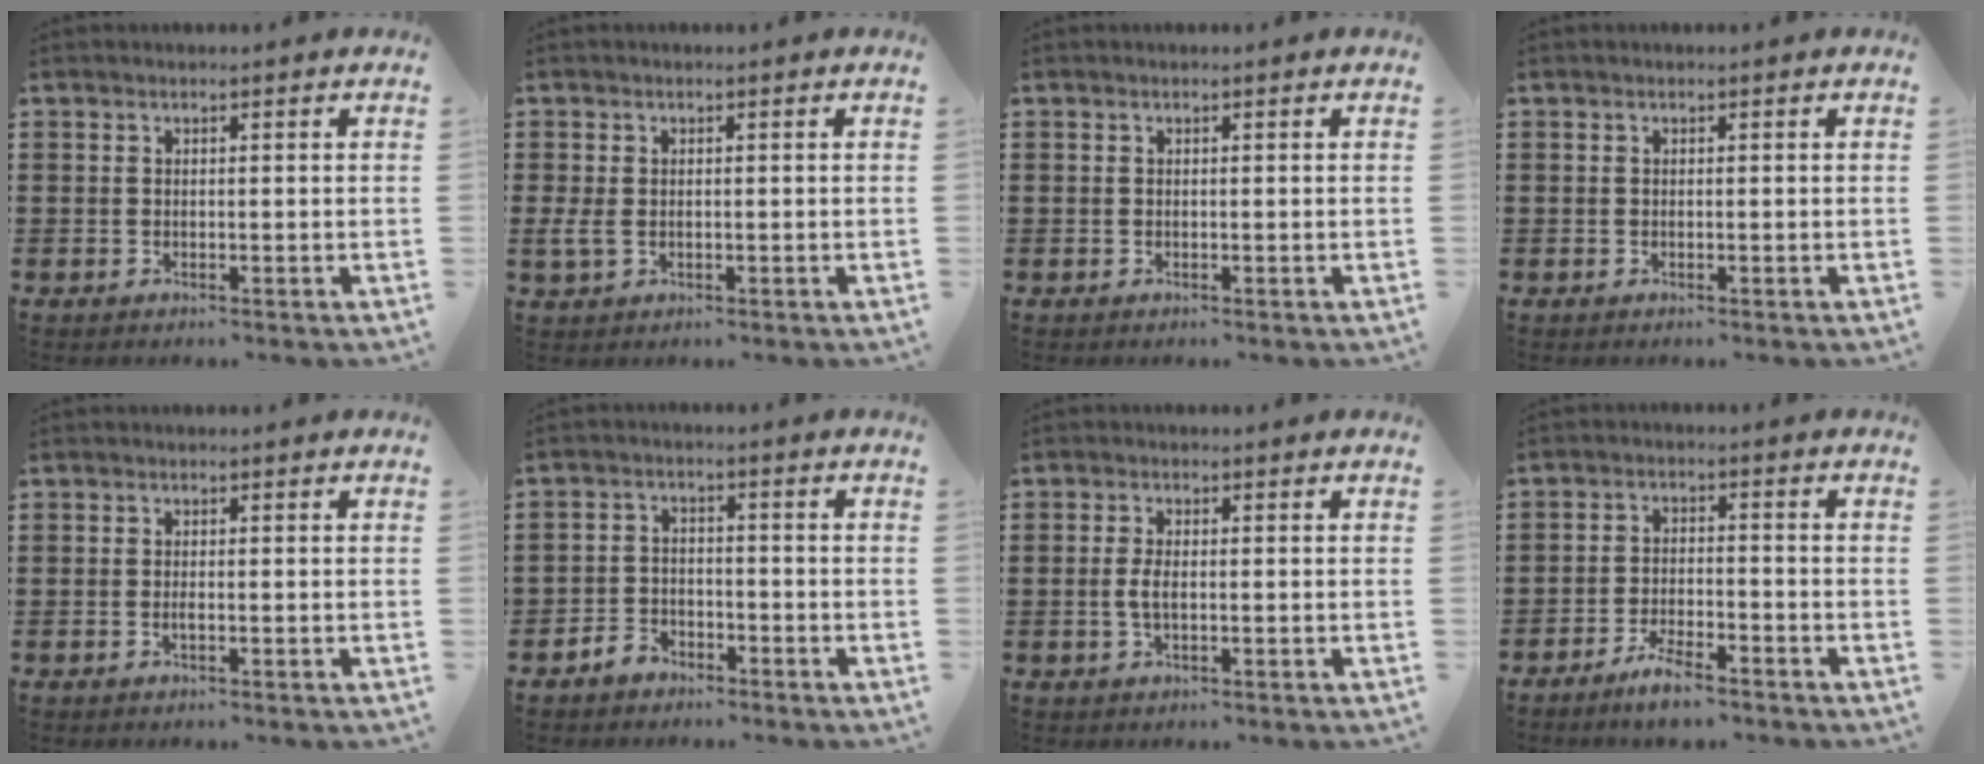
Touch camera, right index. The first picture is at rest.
{"total": 2.2, "force": [-0.1, 1.6, 1.4], "torque": [-0.046, -0.001, -0.006]}
{"total": 0.0}
{"total": 0.0}
{"total": 0.8, "force": [-0.3, 0.2, 0.8], "torque": [-0.015, -0.005, -0.004]}
{"total": 3.0, "force": [-2.5, 1.6, 0.4], "torque": [-0.014, 0.009, -0.051]}
{"total": 2.5, "force": [-0.3, 1.0, 2.3], "torque": [-0.058, -0.005, -0.010]}
{"total": 4.2, "force": [-3.6, 0.7, 2.1], "torque": [-0.049, 0.004, -0.073]}